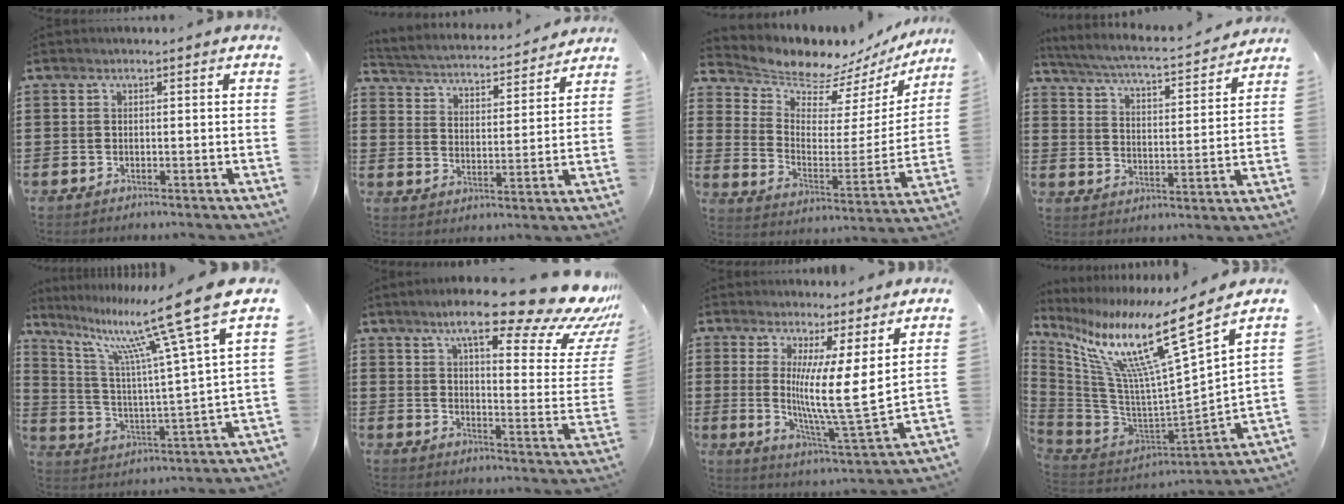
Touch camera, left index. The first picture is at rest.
{"total": 3.2, "force": [3.2, 0.1, 0.2], "torque": [-0.027, -0.032, 0.046]}
{"total": 6.9, "force": [6.8, 1.5, 0.6], "torque": [-0.047, -0.061, 0.114]}
{"total": 4.2, "force": [3.9, -0.2, 1.5], "torque": [-0.052, -0.033, 0.058]}
{"total": 15.7, "force": [11.2, 0.7, 11.0], "torque": [-0.225, -0.067, 0.173]}
{"total": 17.5, "force": [13.0, 2.8, 11.4], "torque": [-0.184, -0.084, 0.206]}
{"total": 9.3, "force": [2.8, 0.5, 8.9], "torque": [-0.147, -0.039, 0.046]}
{"total": 15.1, "force": [9.6, 0.8, 11.7], "torque": [-0.233, -0.072, 0.146]}